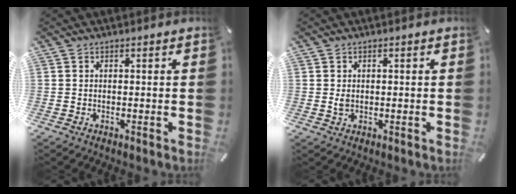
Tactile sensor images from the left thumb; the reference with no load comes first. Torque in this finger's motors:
{"motor_torque": [0.38, 0.49, 0.15, -0.11, 0.01]}